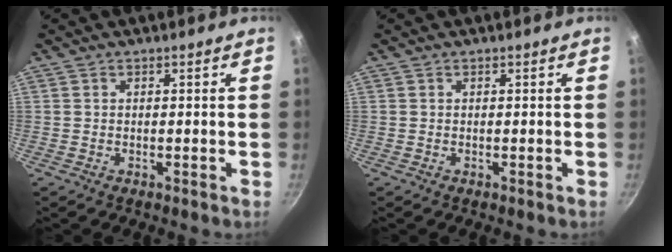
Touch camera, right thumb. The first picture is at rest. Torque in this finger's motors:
{"motor_torque": [0.00, -0.03, 0.08, 0.01, 0.02]}